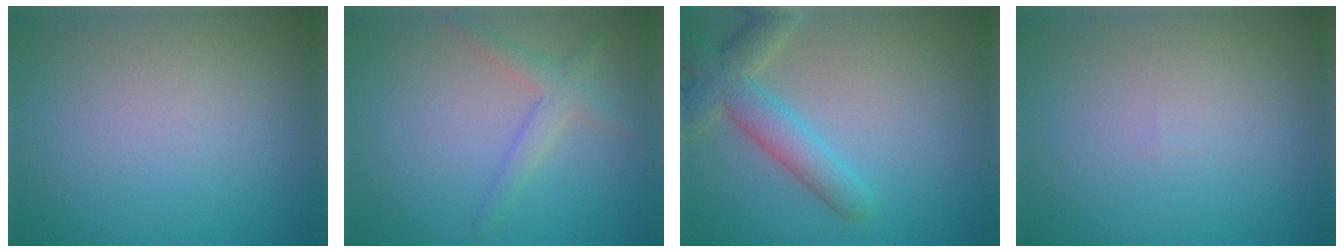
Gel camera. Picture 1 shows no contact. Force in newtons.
{"total": 2.2, "press": 2.2, "slide": 0.1}
{"total": 5.0, "press": 4.9, "slide": 0.3}
{"total": 0.0}